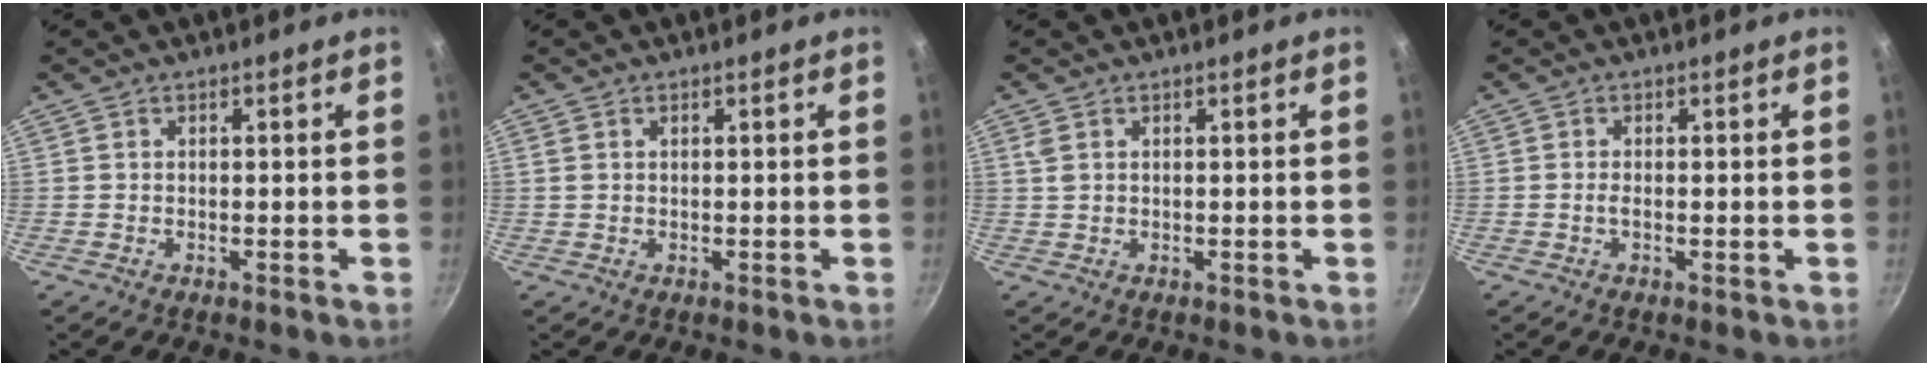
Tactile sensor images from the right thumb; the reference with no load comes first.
{"total": 0.8, "force": [0.4, 0.6, 0.4], "torque": [-0.008, 0.003, 0.007]}
{"total": 1.5, "force": [0.7, 0.9, 1.0], "torque": [-0.020, 0.002, 0.017]}
{"total": 1.0, "force": [-0.2, 0.2, 1.0], "torque": [-0.024, 0.000, -0.008]}